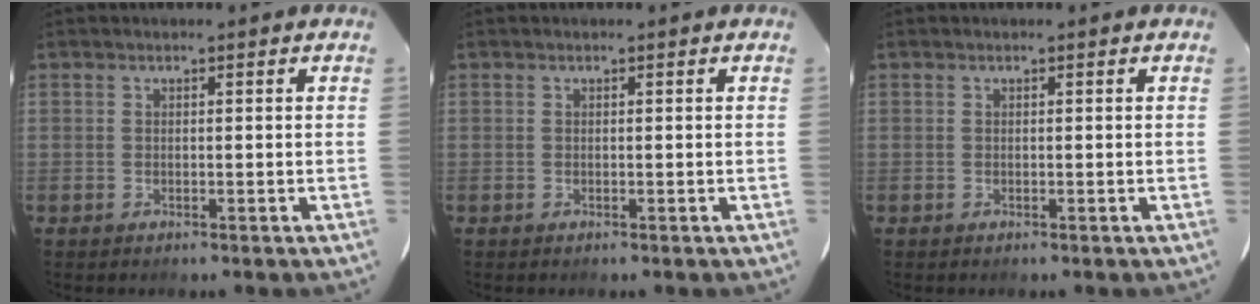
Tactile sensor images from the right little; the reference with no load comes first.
{"total": 0.0}
{"total": 0.0}